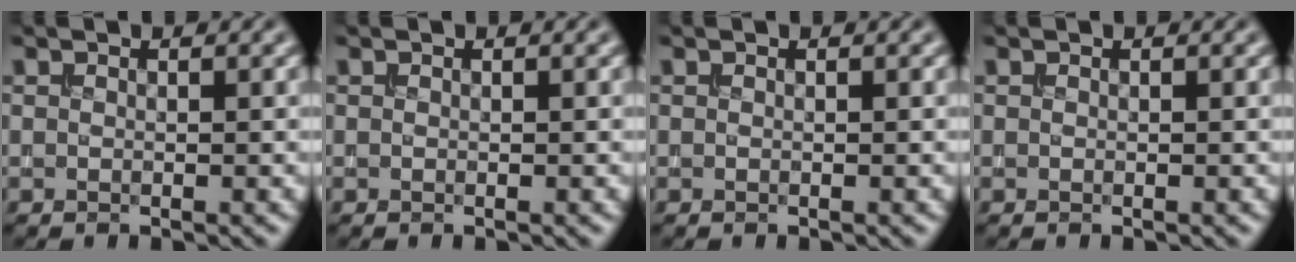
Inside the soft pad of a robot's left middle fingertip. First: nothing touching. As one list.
[{"total": 0.0}, {"total": 0.0}, {"total": 0.0}]